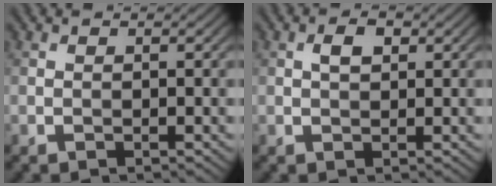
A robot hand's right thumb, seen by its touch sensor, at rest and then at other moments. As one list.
[{"total": 2.1, "force": [0.7, 1.2, 1.6], "torque": [-0.029, 0.004, 0.009]}]